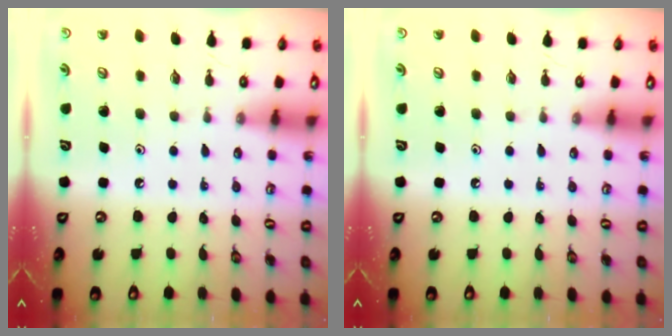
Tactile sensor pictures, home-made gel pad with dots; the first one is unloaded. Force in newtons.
{"total": 0.0}